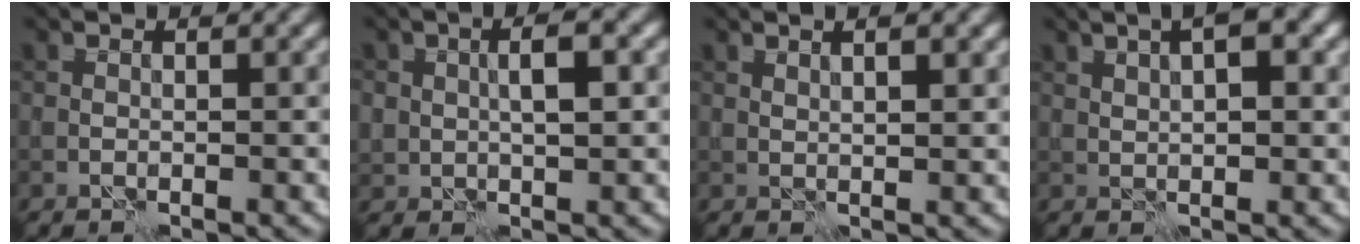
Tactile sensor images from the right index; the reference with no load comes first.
{"total": 3.3, "force": [0.7, 1.6, 2.8], "torque": [-0.053, 0.004, 0.012]}
{"total": 2.9, "force": [1.7, 0.8, 2.3], "torque": [-0.020, 0.000, 0.014]}
{"total": 6.4, "force": [2.8, 3.0, 5.0], "torque": [-0.057, 0.033, 0.018]}